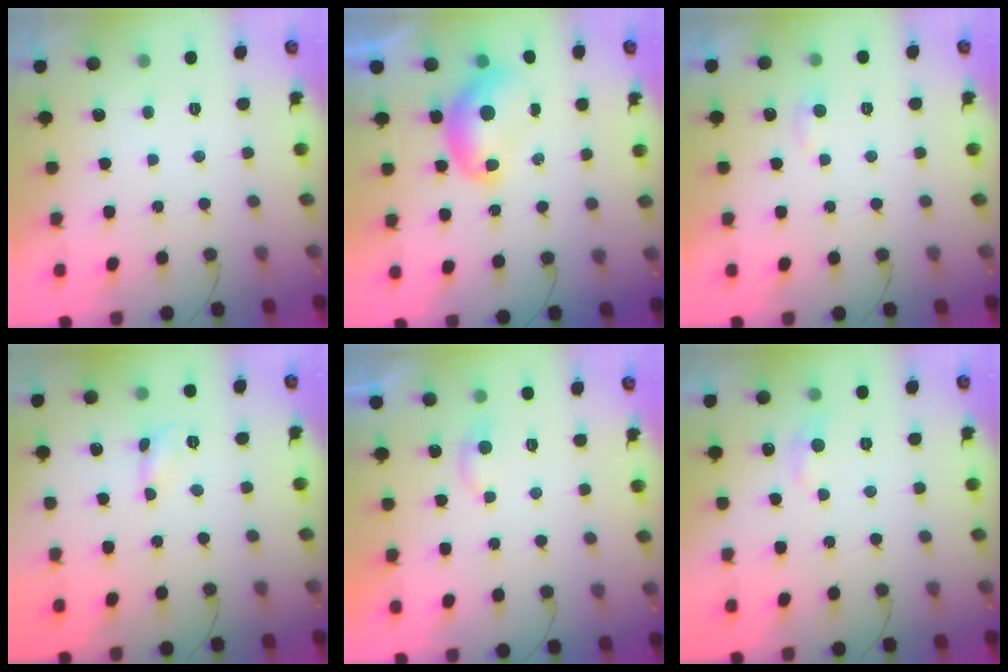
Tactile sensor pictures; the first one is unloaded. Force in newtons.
{"total": 7.7, "press": 7.6, "slide": 1.4}
{"total": 4.2, "press": 4.1, "slide": 0.5}
{"total": 2.7, "press": 2.7, "slide": 0.2}
{"total": 3.7, "press": 3.6, "slide": 0.5}
{"total": 5.7, "press": 5.7, "slide": 0.8}